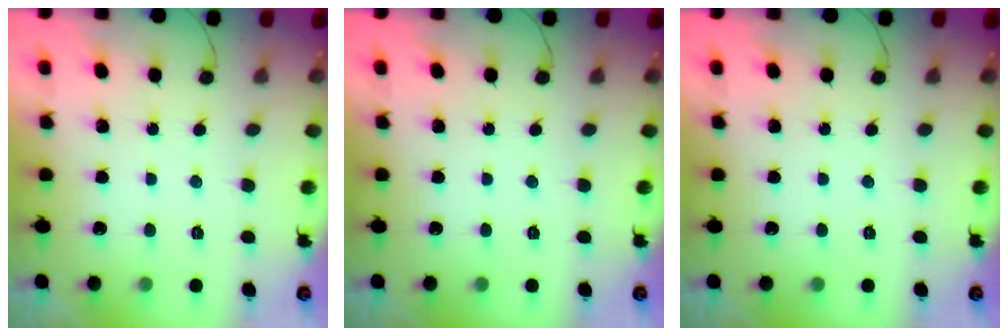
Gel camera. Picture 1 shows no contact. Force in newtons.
{"total": 0.0}
{"total": 0.0}